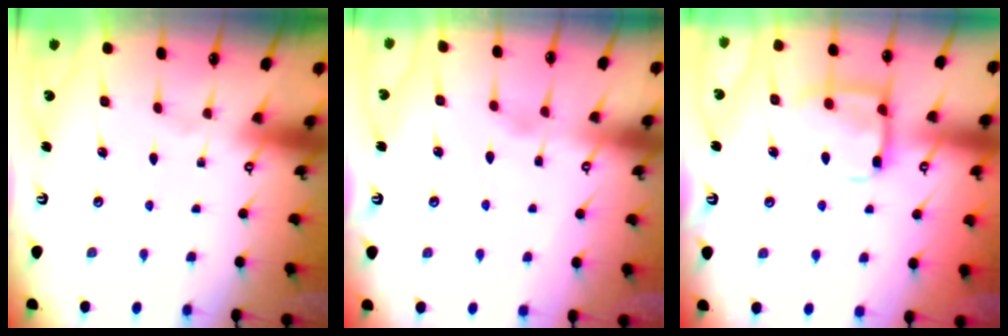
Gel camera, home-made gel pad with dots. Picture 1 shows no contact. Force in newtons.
{"total": 2.9, "press": 2.9, "slide": 0.4}
{"total": 12.4, "press": 12.4, "slide": 1.1}